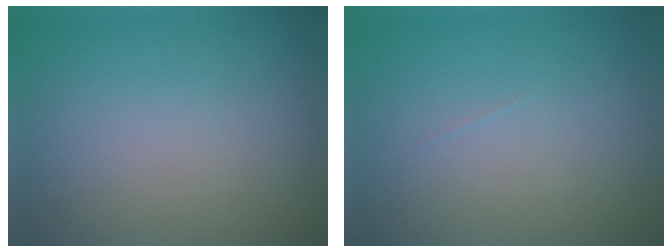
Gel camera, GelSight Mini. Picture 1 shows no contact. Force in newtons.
{"total": 0.0}